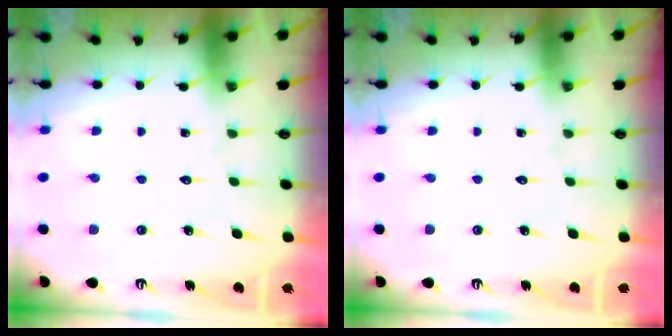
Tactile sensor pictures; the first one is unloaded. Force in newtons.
{"total": 0.0}